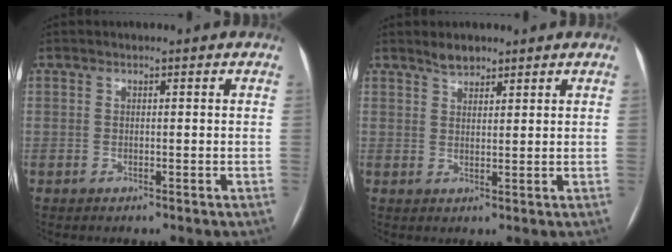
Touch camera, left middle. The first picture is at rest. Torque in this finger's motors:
{"motor_torque": [-0.02, -0.02, -0.02, 0.00]}